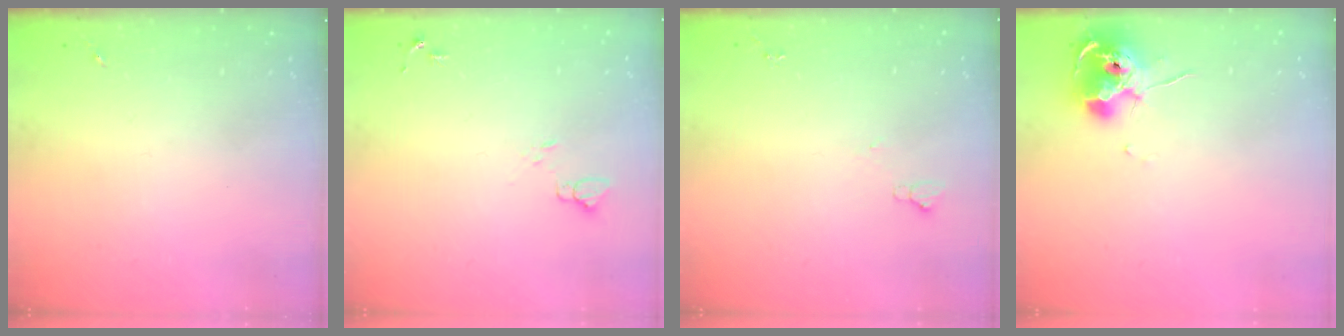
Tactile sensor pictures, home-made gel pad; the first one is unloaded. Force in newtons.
{"total": 4.5, "press": 4.5, "slide": 0.4}
{"total": 4.9, "press": 4.8, "slide": 0.7}
{"total": 10.4, "press": 10.3, "slide": 1.2}